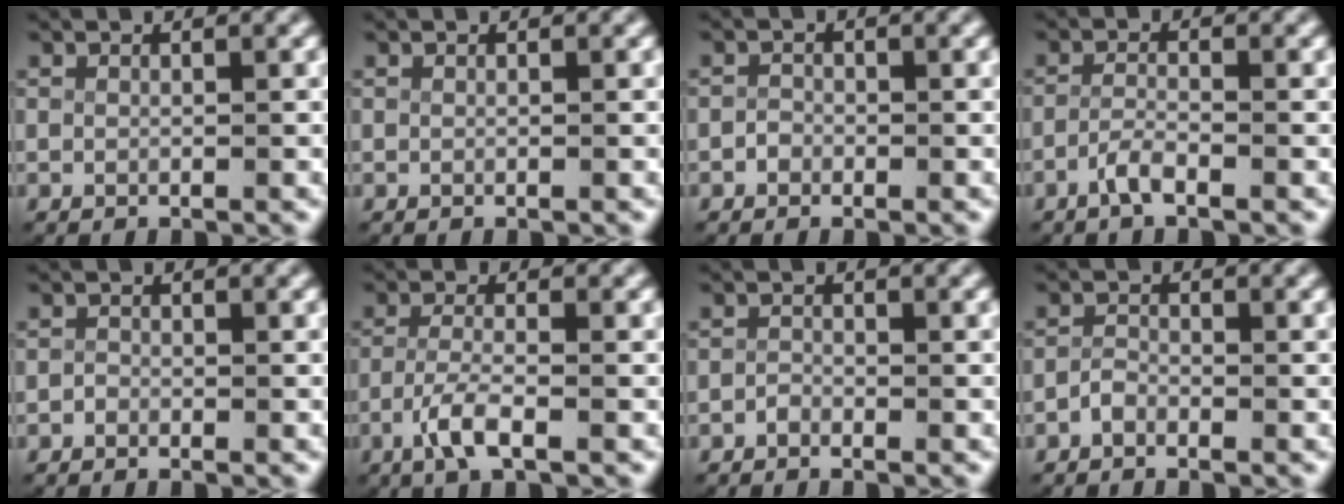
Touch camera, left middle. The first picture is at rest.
{"total": 0.0}
{"total": 0.9, "force": [-0.6, 0.6, 0.0], "torque": [-0.009, -0.010, -0.008]}
{"total": 2.0, "force": [-1.6, 0.2, 1.1], "torque": [-0.030, -0.007, -0.029]}
{"total": 0.6, "force": [-0.5, 0.2, -0.1], "torque": [-0.007, -0.012, -0.005]}
{"total": 3.3, "force": [-2.0, 0.6, 2.6], "torque": [-0.064, -0.013, -0.031]}
{"total": 0.9, "force": [-0.8, 0.3, -0.1], "torque": [-0.008, -0.012, -0.012]}
{"total": 1.3, "force": [-1.2, 0.5, 0.1], "torque": [-0.015, -0.010, -0.020]}